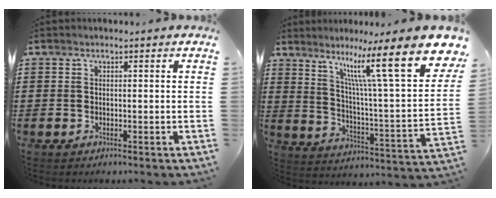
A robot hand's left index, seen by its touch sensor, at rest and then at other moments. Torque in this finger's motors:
{"motor_torque": [2.14, 0.00, 1.01, 0.21]}